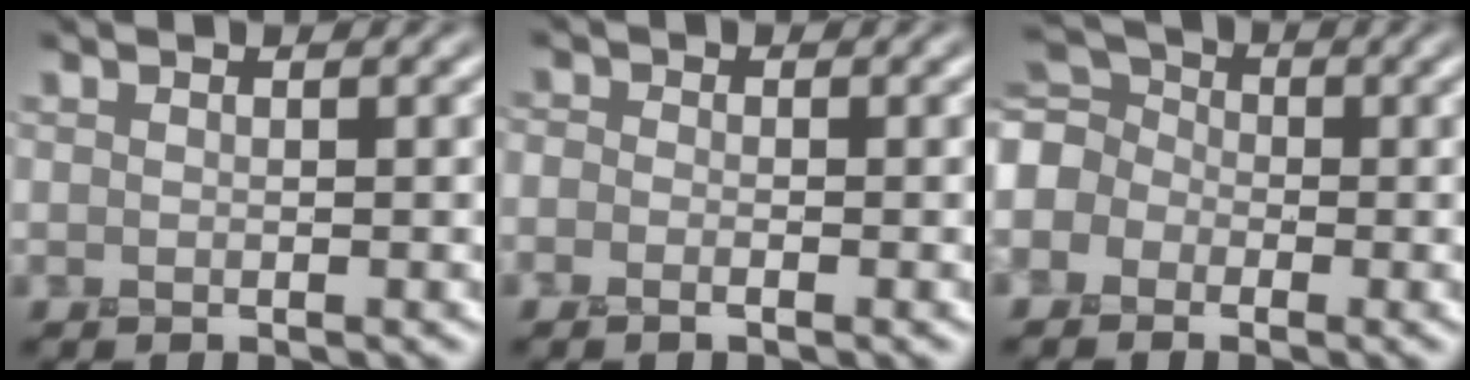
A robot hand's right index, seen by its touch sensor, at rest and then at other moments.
{"total": 0.7, "force": [-0.6, 0.3, 0.2], "torque": [-0.011, 0.002, -0.016]}
{"total": 4.2, "force": [-1.3, 3.6, 1.8], "torque": [-0.065, 0.011, -0.033]}